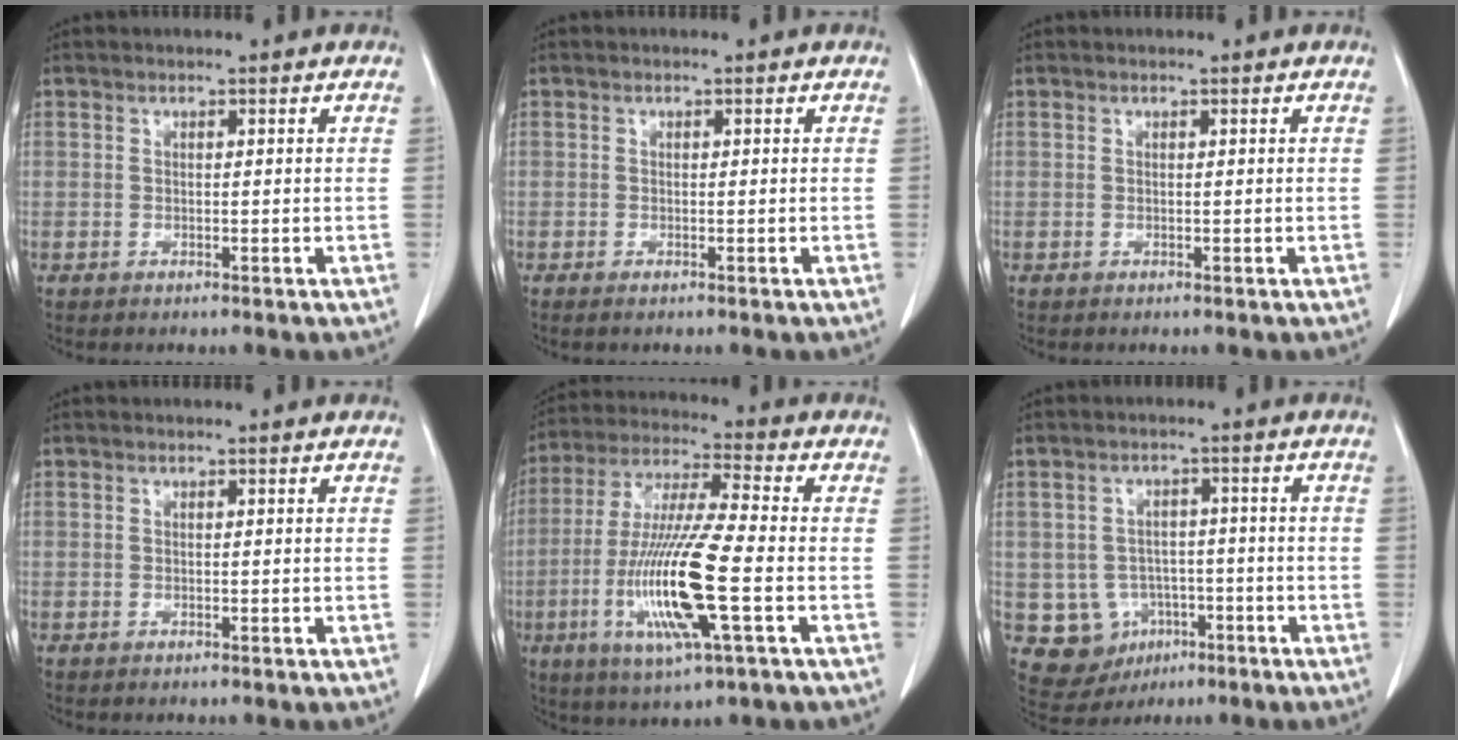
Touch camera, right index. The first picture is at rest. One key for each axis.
{"total": 0.6, "fx": -0.4, "fy": 0.0, "fz": 0.3, "tx": -0.009, "ty": -0.001, "tz": -0.009}
{"total": 0.0}
{"total": 0.0}
{"total": 16.0, "fx": -4.0, "fy": 0.9, "fz": 15.4, "tx": -0.318, "ty": -0.017, "tz": -0.076}
{"total": 8.0, "fx": -2.4, "fy": 7.4, "fz": 1.9, "tx": -0.039, "ty": 0.012, "tz": -0.022}